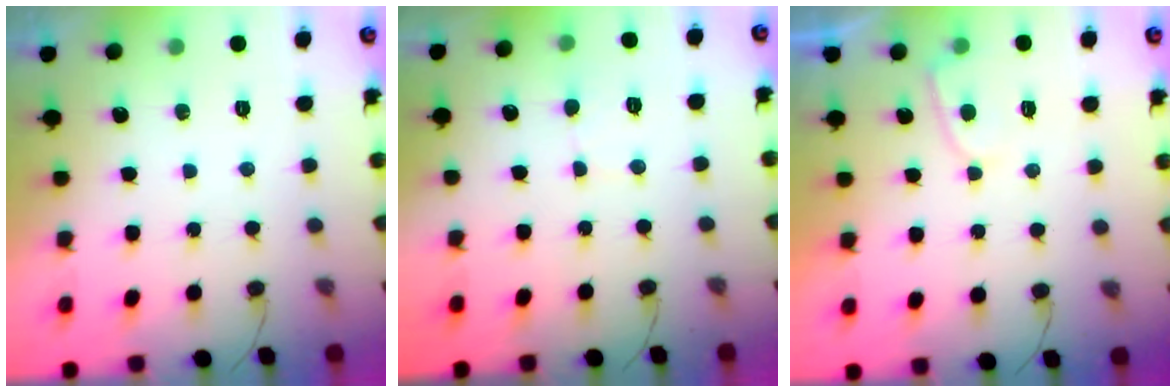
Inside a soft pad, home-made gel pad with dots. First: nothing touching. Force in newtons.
{"total": 5.0, "press": 4.9, "slide": 0.5}
{"total": 3.1, "press": 3.1, "slide": 0.4}